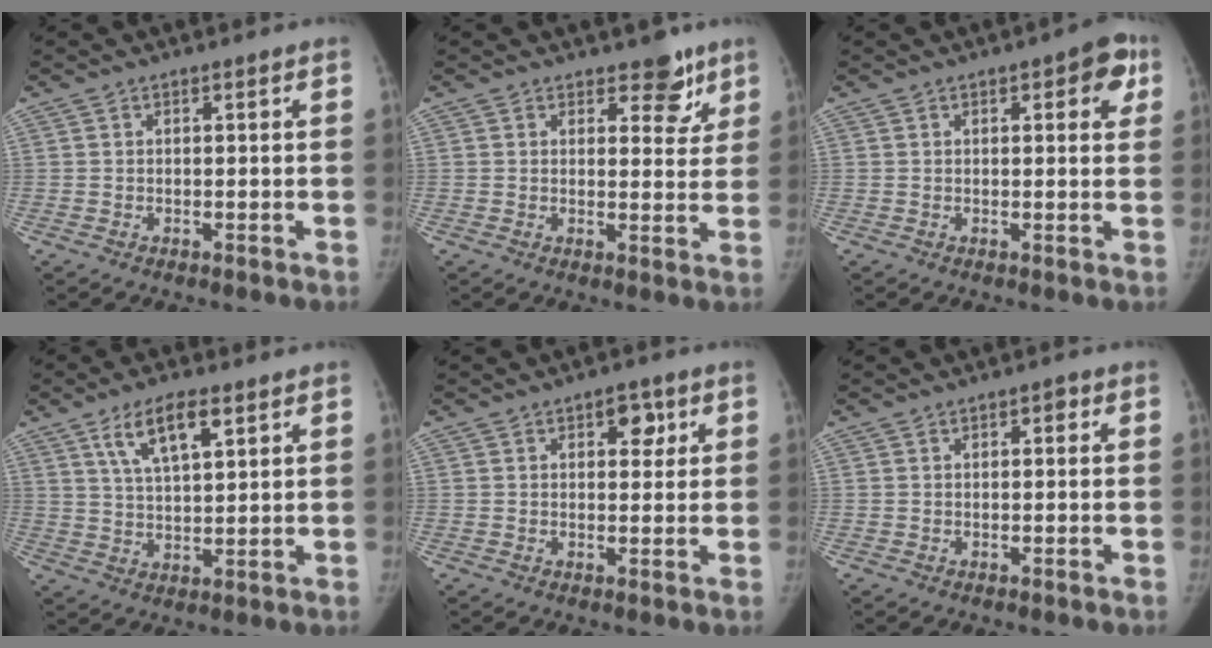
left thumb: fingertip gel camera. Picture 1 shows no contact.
{"total": 6.0, "force": [4.0, 3.3, 3.0], "torque": [0.003, -0.020, 0.051]}
{"total": 5.9, "force": [2.4, 2.5, 4.8], "torque": [-0.031, -0.001, 0.020]}
{"total": 8.9, "force": [4.6, 3.3, 6.8], "torque": [-0.113, -0.015, 0.089]}
{"total": 4.4, "force": [1.8, 2.7, 3.0], "torque": [-0.011, -0.003, 0.020]}
{"total": 1.4, "force": [0.4, 0.8, 1.1], "torque": [-0.006, 0.004, 0.003]}